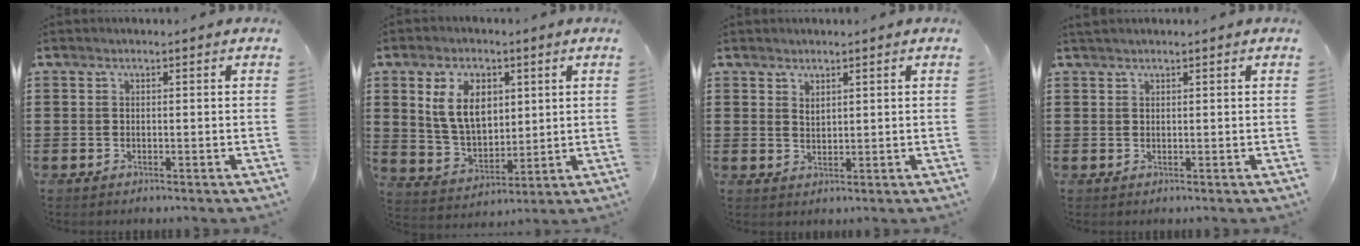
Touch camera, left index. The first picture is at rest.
{"total": 8.8, "force": [3.3, 5.6, 5.9], "torque": [-0.133, 0.013, 0.060]}
{"total": 1.5, "force": [1.4, 0.5, 0.4], "torque": [-0.010, 0.002, 0.026]}
{"total": 0.7, "force": [0.6, -0.1, 0.4], "torque": [-0.008, -0.001, 0.012]}